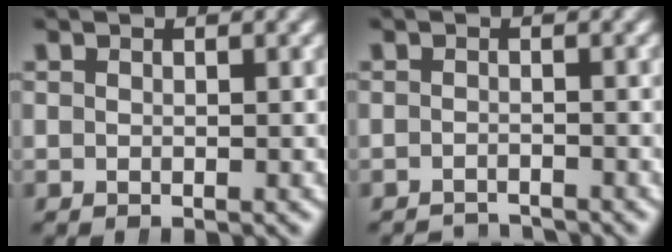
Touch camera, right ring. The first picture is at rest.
{"total": 3.3, "force": [-3.2, -0.1, -0.1], "torque": [0.010, -0.015, -0.050]}